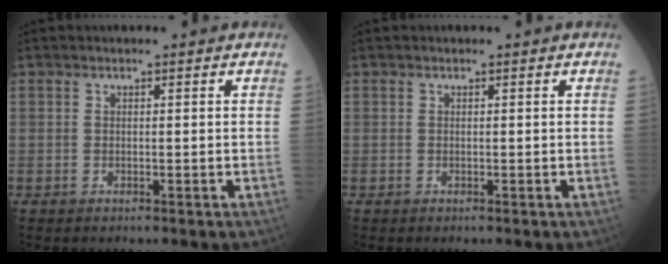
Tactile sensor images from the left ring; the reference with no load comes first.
{"total": 0.0}